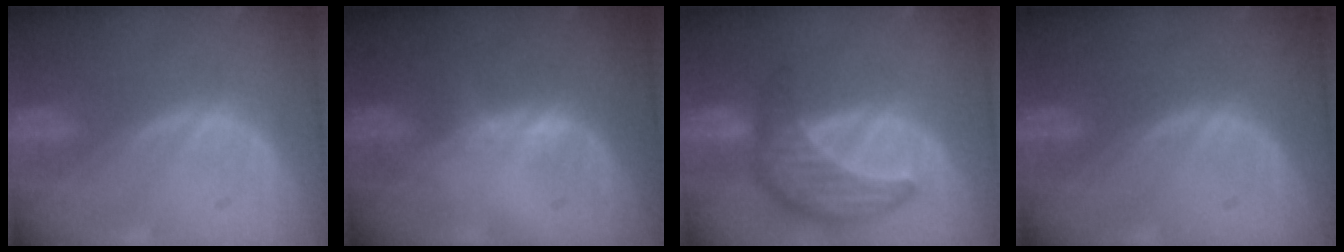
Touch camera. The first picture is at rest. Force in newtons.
{"total": 0.6, "press": 0.5, "slide": 0.4}
{"total": 8.6, "press": 7.8, "slide": 3.8}
{"total": 0.0}